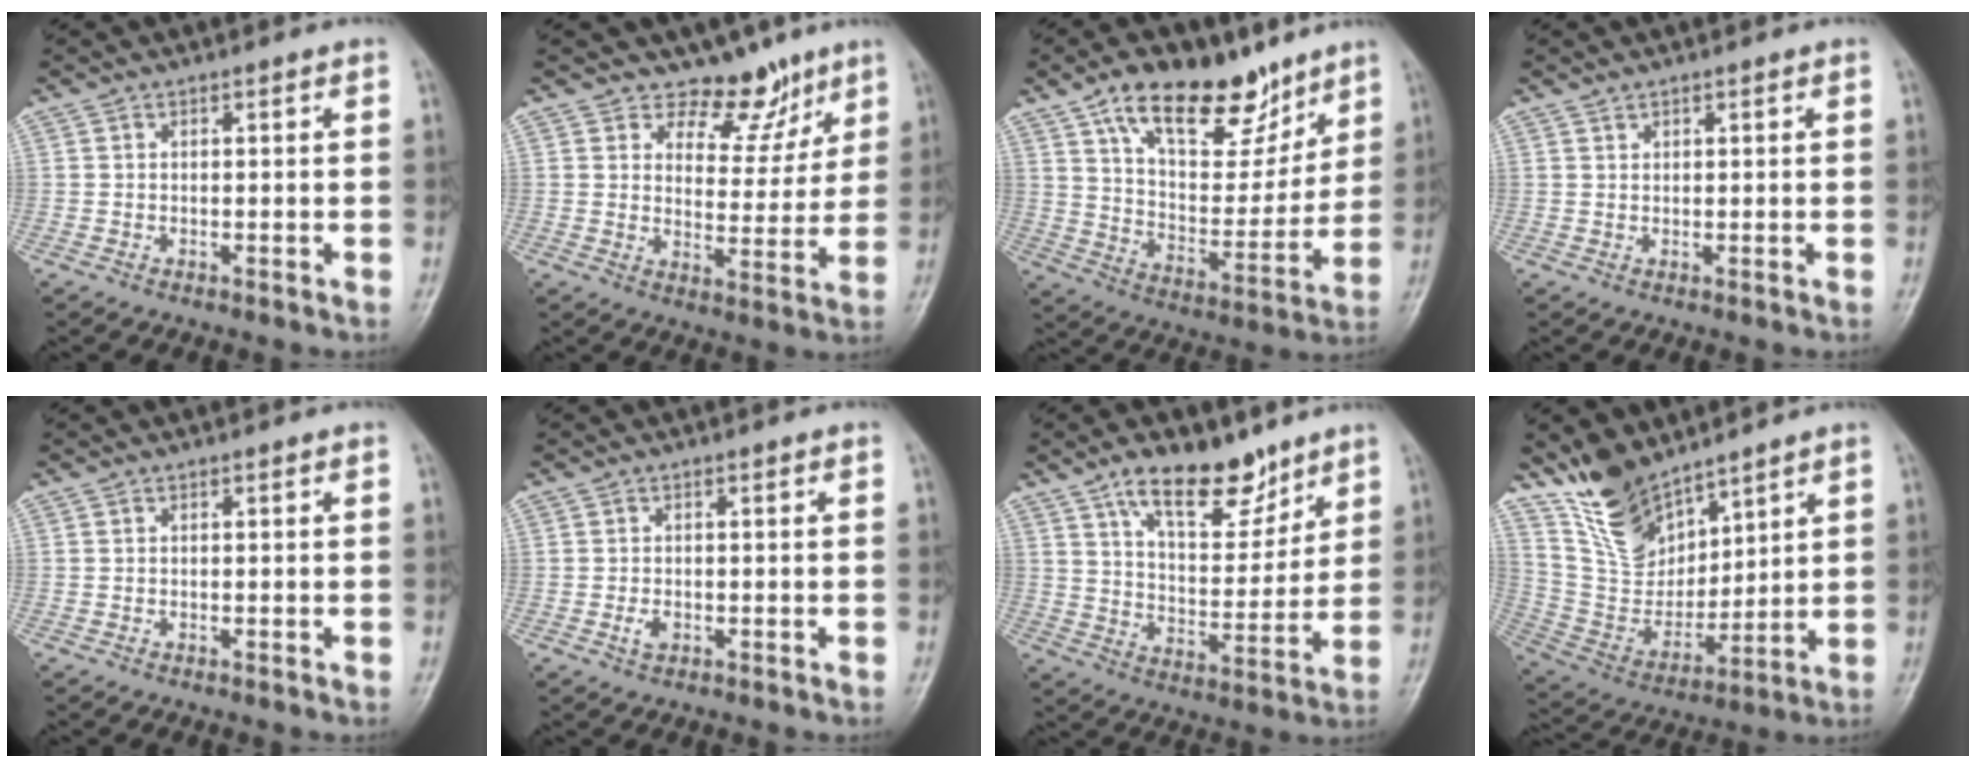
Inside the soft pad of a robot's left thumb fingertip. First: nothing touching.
{"total": 8.4, "force": [6.4, 4.8, 2.3], "torque": [0.009, -0.044, 0.101]}
{"total": 21.3, "force": [13.4, 10.2, 13.1], "torque": [-0.157, -0.057, 0.227]}
{"total": 0.8, "force": [0.7, 0.3, 0.1], "torque": [0.001, -0.005, 0.012]}
{"total": 0.0}
{"total": 1.7, "force": [-0.7, 1.1, 1.1], "torque": [-0.018, 0.001, -0.011]}
{"total": 14.1, "force": [9.5, 6.5, 8.1], "torque": [-0.090, -0.063, 0.164]}
{"total": 13.8, "force": [10.7, 6.4, 5.9], "torque": [-0.079, -0.065, 0.223]}